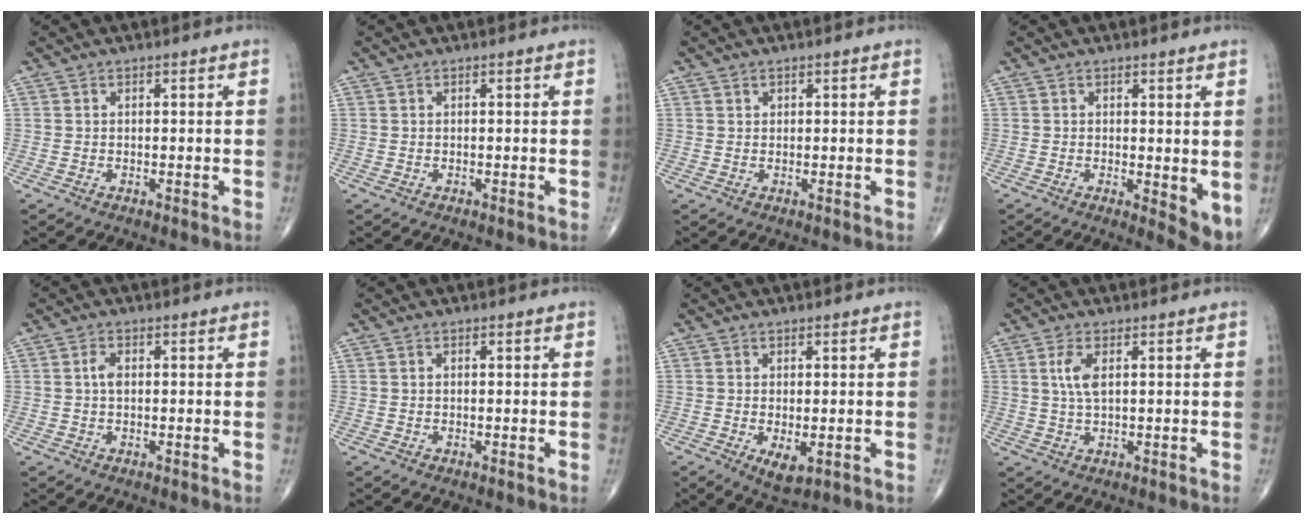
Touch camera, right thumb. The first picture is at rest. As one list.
[{"total": 0.0}, {"total": 0.8, "force": [0.4, 0.6, 0.2], "torque": [0.004, -0.002, 0.006]}, {"total": 5.0, "force": [0.1, 1.8, 4.6], "torque": [-0.058, -0.014, 0.003]}, {"total": 2.2, "force": [0.2, 1.3, 1.8], "torque": [-0.037, 0.004, 0.002]}, {"total": 0.6, "force": [0.1, 0.3, 0.5], "torque": [-0.013, 0.004, 0.004]}, {"total": 4.3, "force": [-1.1, 2.0, 3.6], "torque": [-0.059, -0.012, -0.011]}, {"total": 4.2, "force": [1.2, 1.6, 3.7], "torque": [-0.085, 0.000, 0.025]}]